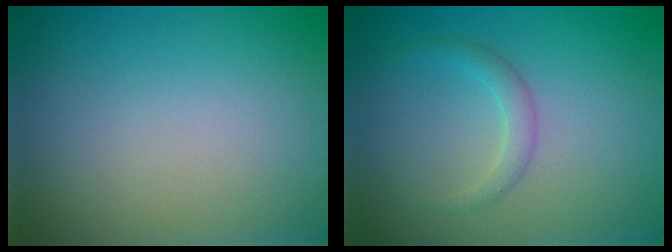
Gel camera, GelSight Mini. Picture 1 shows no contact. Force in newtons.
{"total": 1.5, "press": 1.5, "slide": 0.1}